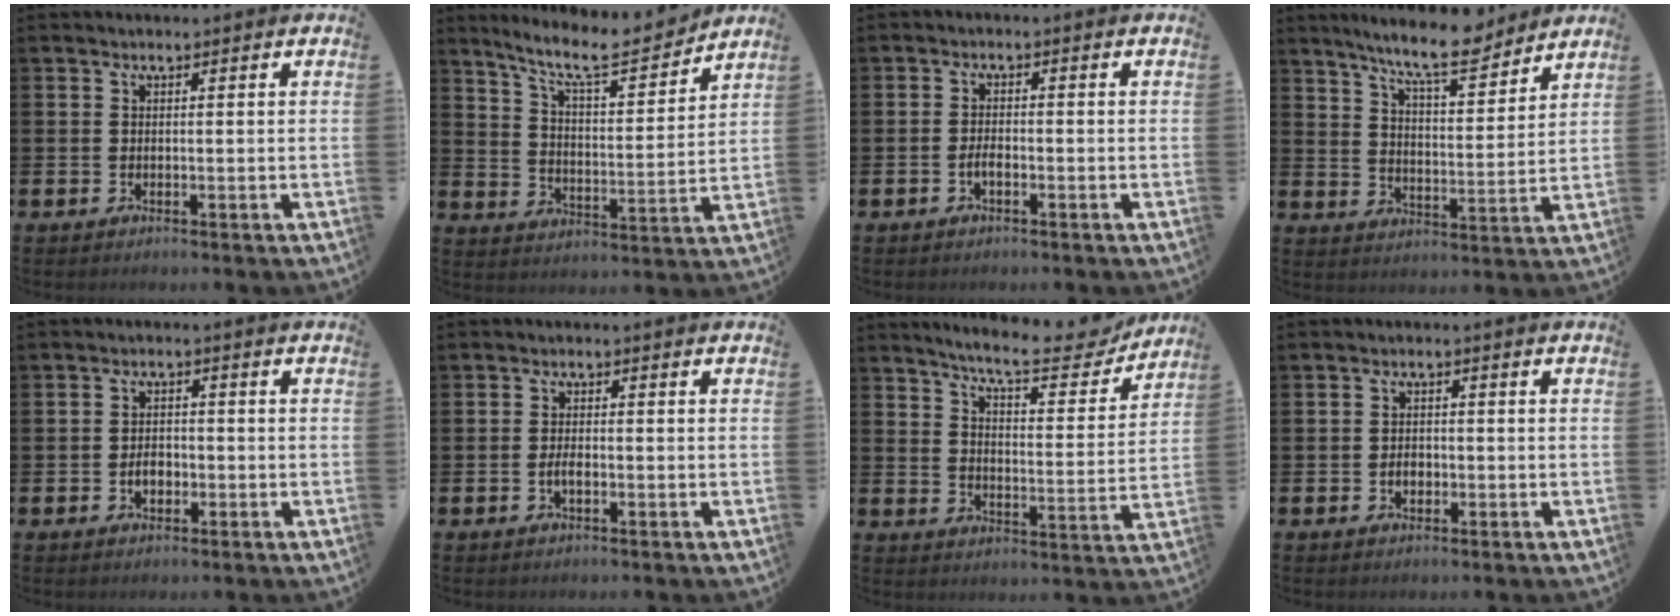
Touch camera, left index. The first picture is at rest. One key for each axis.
{"total": 9.6, "fx": 8.6, "fy": 1.7, "fz": 4.0, "tx": -0.100, "ty": -0.053, "tz": 0.148}
{"total": 1.6, "fx": -0.7, "fy": 0.6, "fz": 1.3, "tx": -0.033, "ty": 0.005, "tz": -0.013}
{"total": 9.5, "fx": 8.6, "fy": 1.6, "fz": 3.9, "tx": -0.084, "ty": -0.048, "tz": 0.150}
{"total": 2.5, "fx": -0.8, "fy": 1.7, "fz": 1.6, "tx": -0.023, "ty": 0.001, "tz": -0.020}
{"total": 1.7, "fx": -0.5, "fy": 0.7, "fz": 1.5, "tx": -0.028, "ty": 0.001, "tz": -0.011}
{"total": 8.8, "fx": 8.1, "fy": 1.1, "fz": 3.3, "tx": -0.076, "ty": -0.054, "tz": 0.137}
{"total": 2.0, "fx": -0.6, "fy": 1.4, "fz": 1.2, "tx": -0.016, "ty": 0.003, "tz": -0.015}